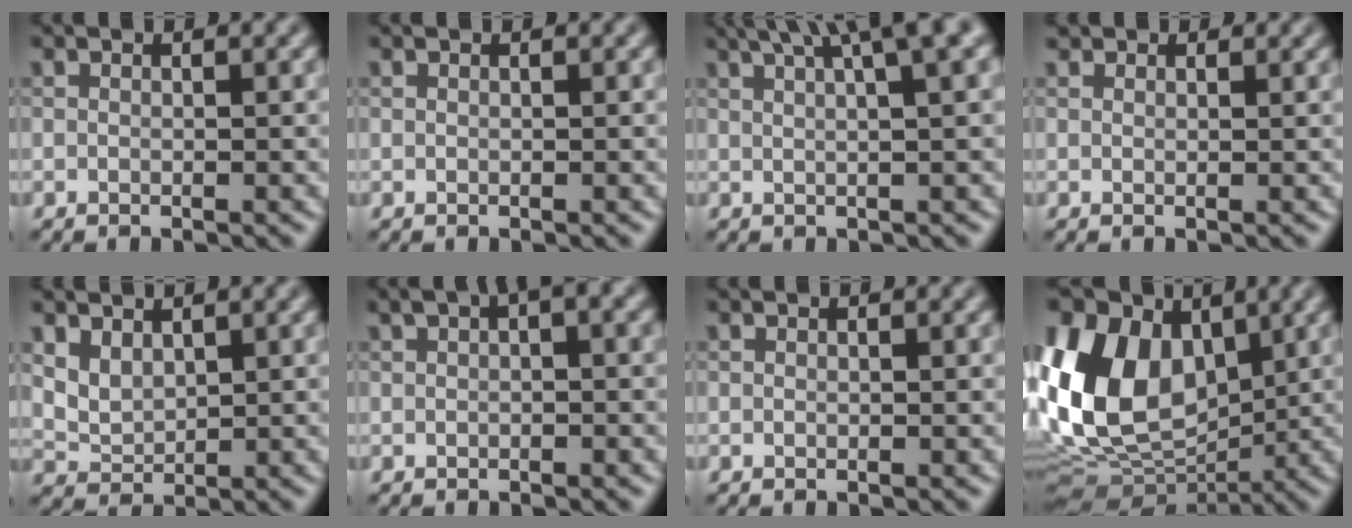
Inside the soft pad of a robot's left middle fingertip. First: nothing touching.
{"total": 0.0}
{"total": 8.1, "force": [4.7, 2.2, 6.2], "torque": [-0.054, 0.042, 0.036]}
{"total": 1.4, "force": [1.3, 0.5, 0.3], "torque": [-0.009, -0.003, 0.012]}
{"total": 2.2, "force": [1.3, 1.4, 1.1], "torque": [-0.027, -0.003, 0.032]}
{"total": 3.8, "force": [1.9, 0.9, 3.1], "torque": [-0.043, 0.017, 0.025]}
{"total": 0.0}
{"total": 14.4, "force": [2.7, 9.8, 10.2], "torque": [-0.210, 0.013, 0.039]}